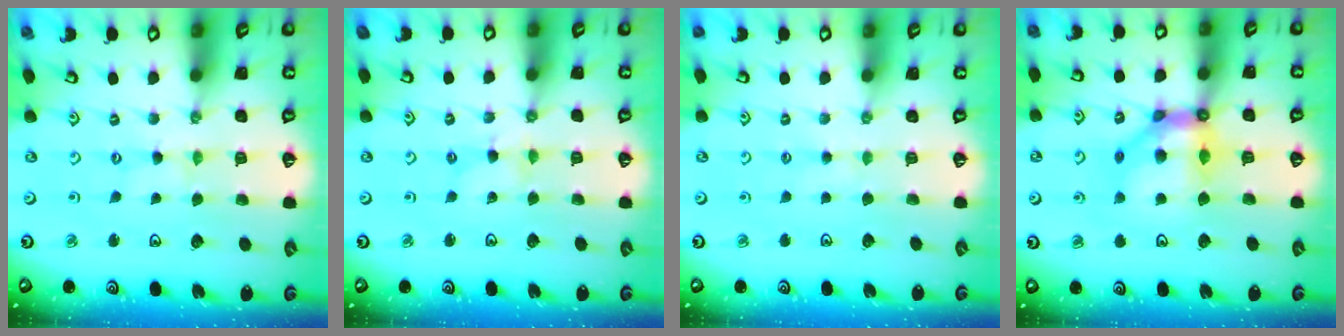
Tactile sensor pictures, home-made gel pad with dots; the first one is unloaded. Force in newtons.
{"total": 1.1, "press": 1.1, "slide": 0.1}
{"total": 2.3, "press": 2.3, "slide": 0.3}
{"total": 11.2, "press": 11.0, "slide": 2.1}